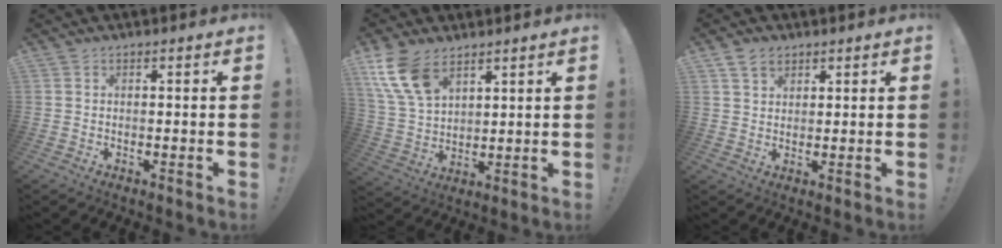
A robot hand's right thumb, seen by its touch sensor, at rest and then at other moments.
{"total": 12.9, "force": [7.7, 7.1, 7.5], "torque": [-0.161, -0.031, 0.150]}
{"total": 4.8, "force": [3.1, 3.1, 2.0], "torque": [-0.033, -0.009, 0.057]}